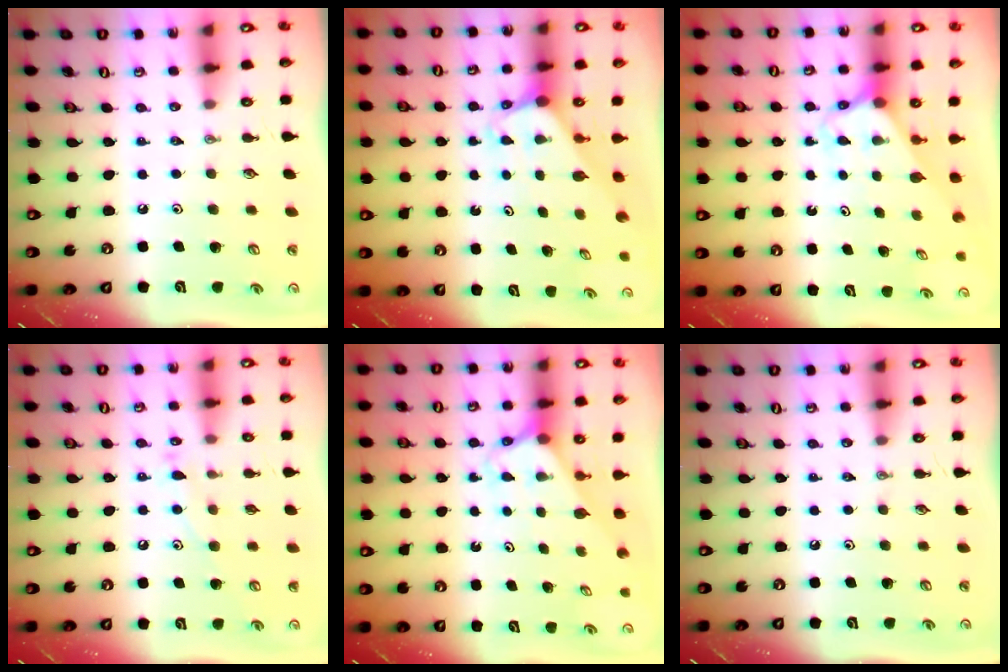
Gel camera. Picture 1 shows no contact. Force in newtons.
{"total": 1.9, "press": 1.9, "slide": 0.1}
{"total": 2.7, "press": 2.7, "slide": 0.1}
{"total": 7.9, "press": 7.8, "slide": 0.5}
{"total": 2.5, "press": 2.5, "slide": 0.2}
{"total": 0.0}